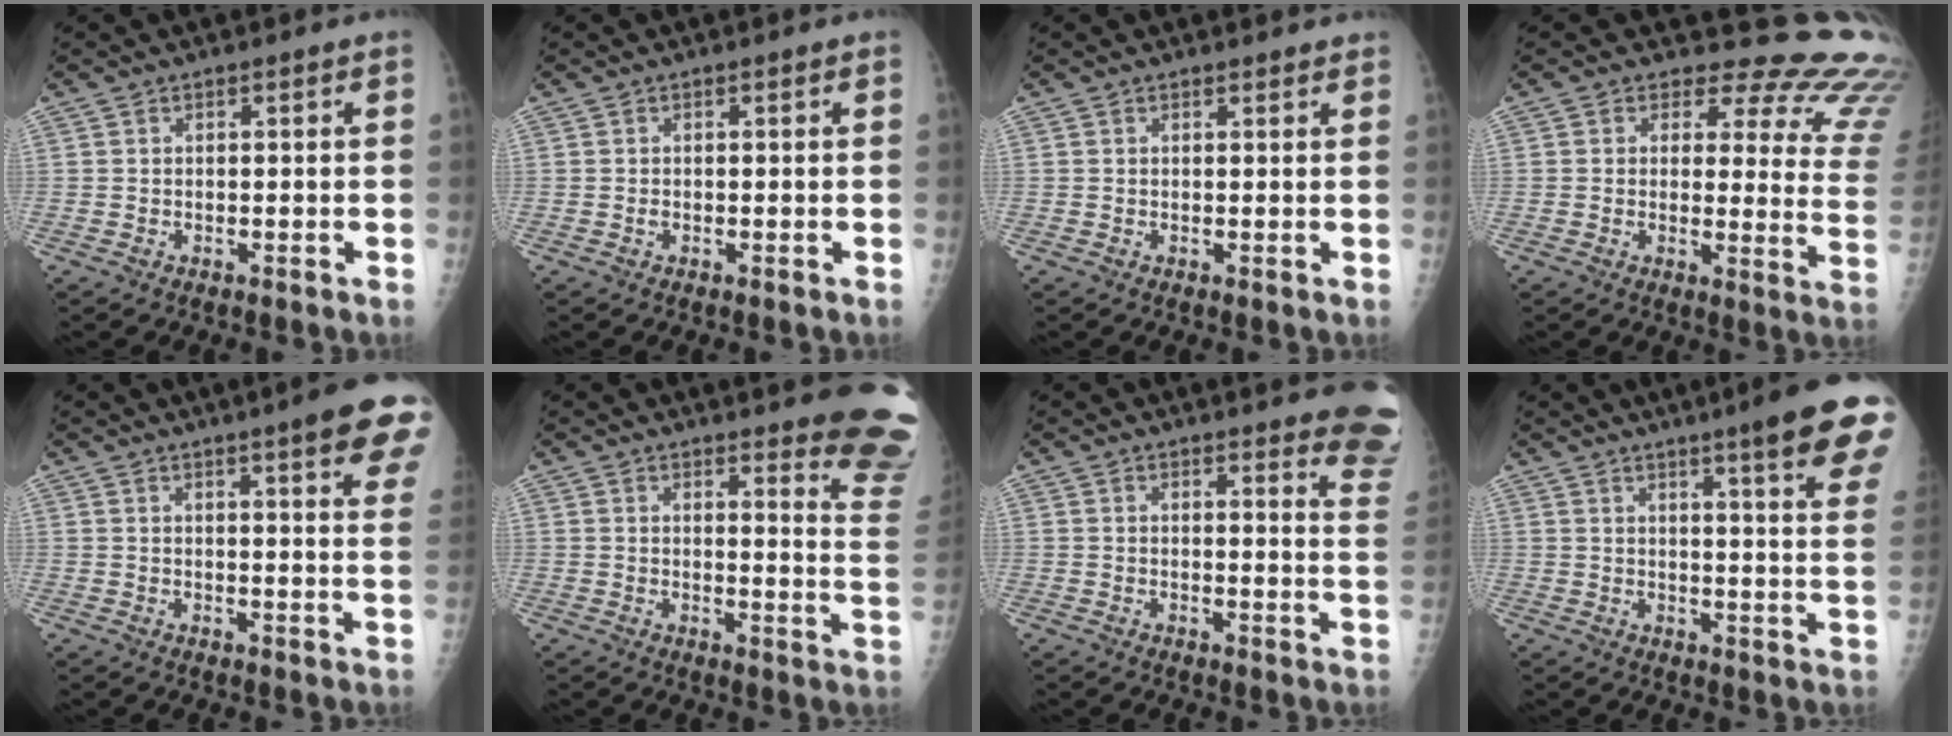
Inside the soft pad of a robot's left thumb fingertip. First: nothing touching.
{"total": 0.6, "force": [-0.2, 0.4, 0.3], "torque": [-0.001, 0.001, -0.005]}
{"total": 1.1, "force": [0.9, 0.5, 0.2], "torque": [0.001, -0.004, 0.010]}
{"total": 18.7, "force": [15.8, 7.8, 6.4], "torque": [-0.032, -0.127, 0.146]}
{"total": 13.0, "force": [7.8, 1.9, 10.2], "torque": [-0.106, -0.027, 0.086]}
{"total": 15.2, "force": [13.4, 2.1, 7.0], "torque": [-0.050, -0.131, 0.132]}
{"total": 12.9, "force": [11.6, 2.2, 5.2], "torque": [-0.023, -0.095, 0.102]}
{"total": 16.5, "force": [10.8, 1.3, 12.4], "torque": [-0.137, -0.045, 0.124]}